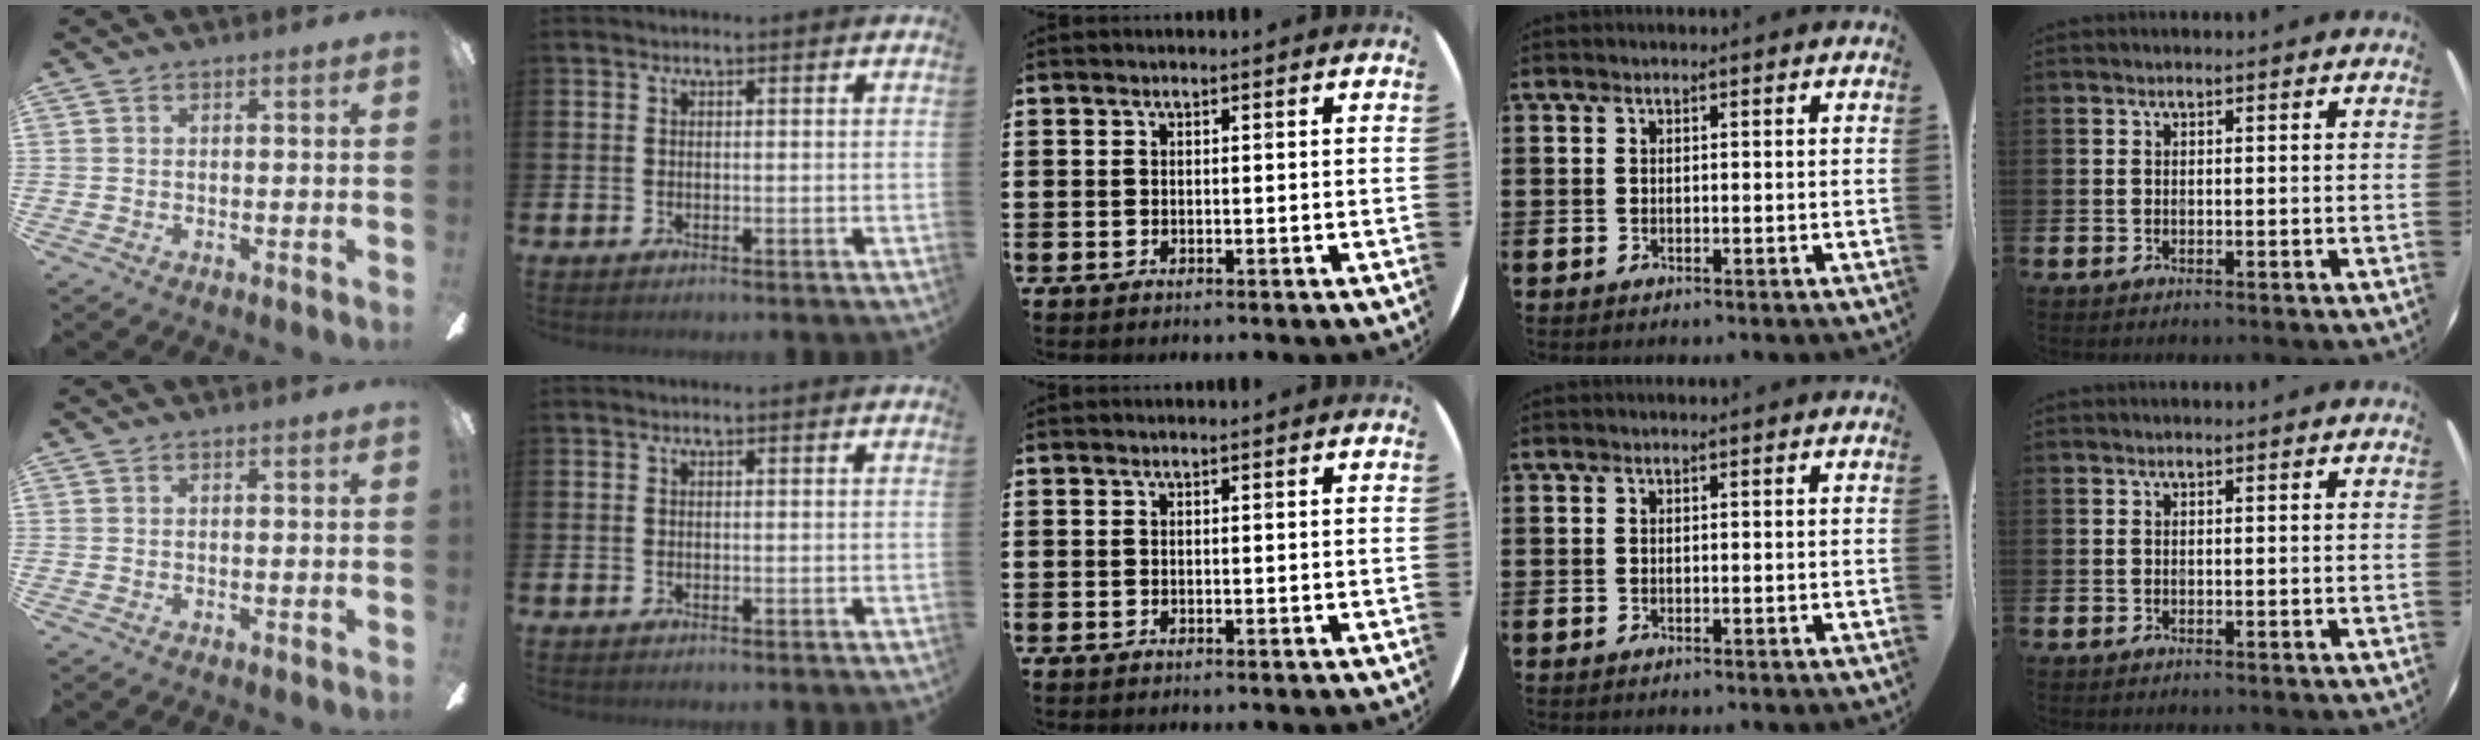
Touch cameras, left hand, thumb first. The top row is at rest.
{}